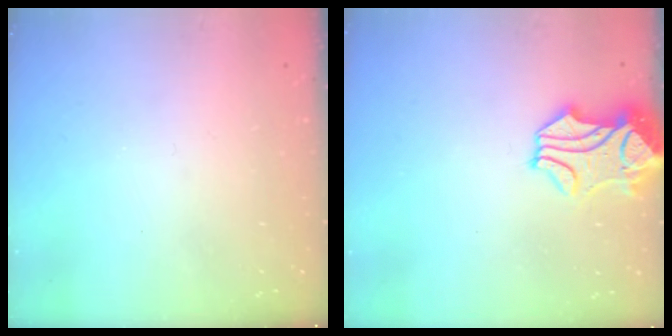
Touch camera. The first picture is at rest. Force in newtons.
{"total": 2.0, "press": 1.5, "slide": 1.3}